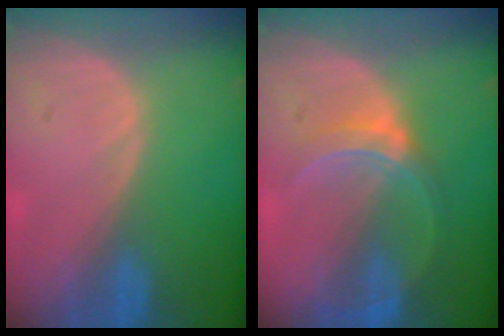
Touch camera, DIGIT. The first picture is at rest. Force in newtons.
{"total": 6.0, "press": 5.5, "slide": 2.3}